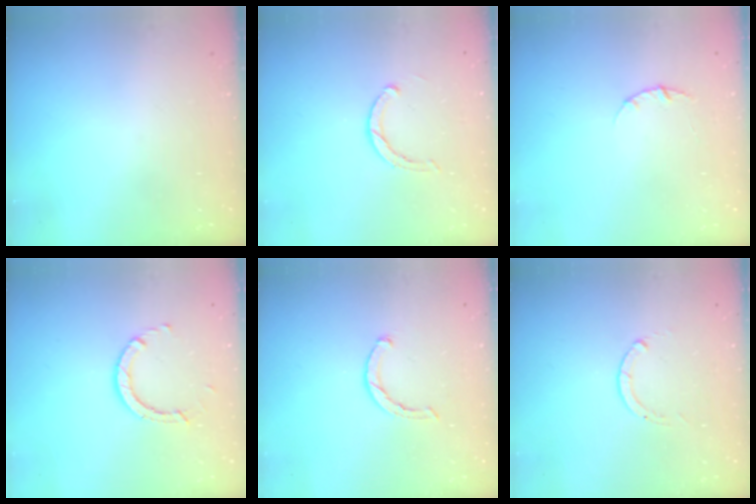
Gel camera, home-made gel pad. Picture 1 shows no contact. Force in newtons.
{"total": 2.8, "press": 2.8, "slide": 0.2}
{"total": 2.8, "press": 2.8, "slide": 0.4}
{"total": 3.1, "press": 3.1, "slide": 0.1}
{"total": 2.3, "press": 2.3, "slide": 0.4}
{"total": 0.0}